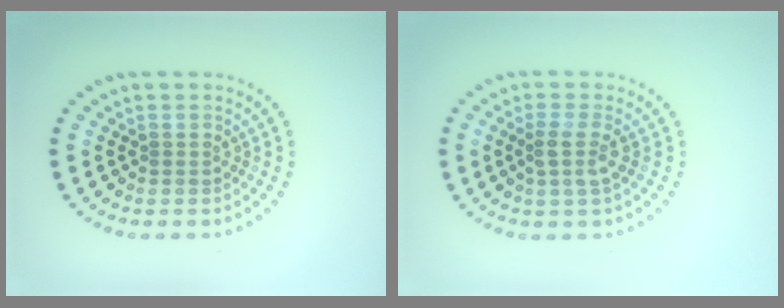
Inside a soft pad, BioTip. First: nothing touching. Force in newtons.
{"total": 1.9, "press": 1.5, "slide": 1.2}